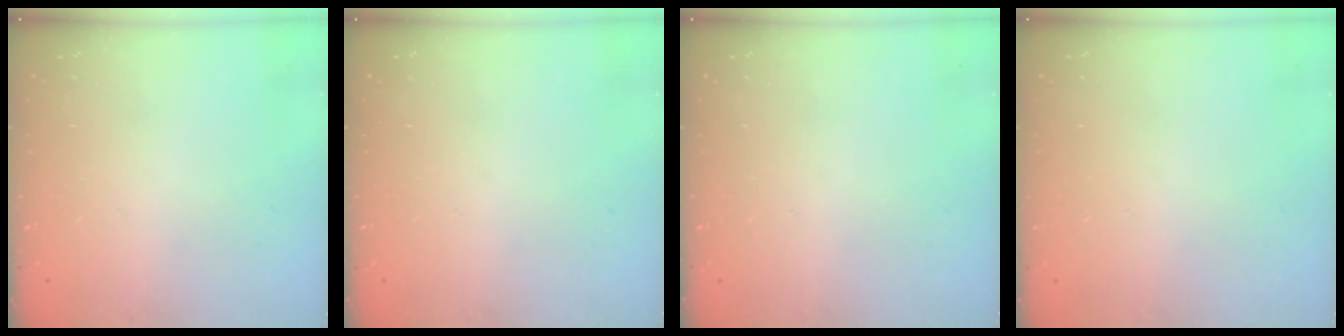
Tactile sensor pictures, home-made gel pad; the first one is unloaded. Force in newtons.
{"total": 0.0}
{"total": 0.0}
{"total": 0.6, "press": 0.6, "slide": 0.2}